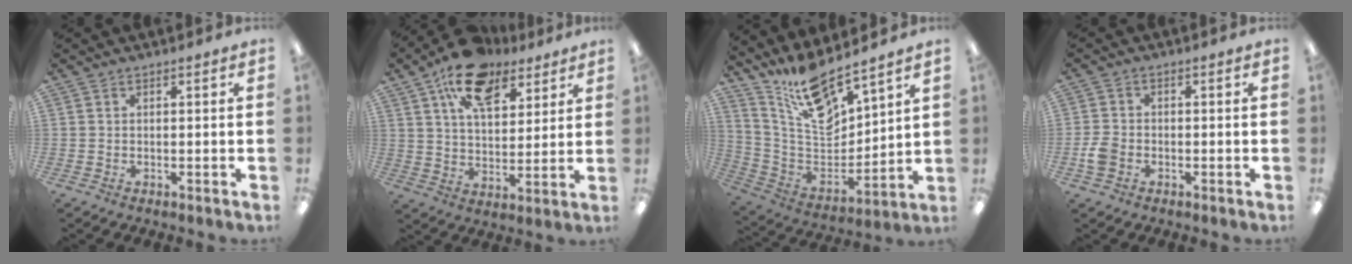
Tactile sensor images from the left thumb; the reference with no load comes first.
{"total": 16.1, "force": [10.7, 8.1, 8.9], "torque": [-0.145, -0.045, 0.189]}
{"total": 15.1, "force": [12.7, 4.0, 7.0], "torque": [-0.150, -0.083, 0.227]}
{"total": 3.8, "force": [-1.4, 2.8, 2.1], "torque": [-0.040, 0.008, -0.025]}